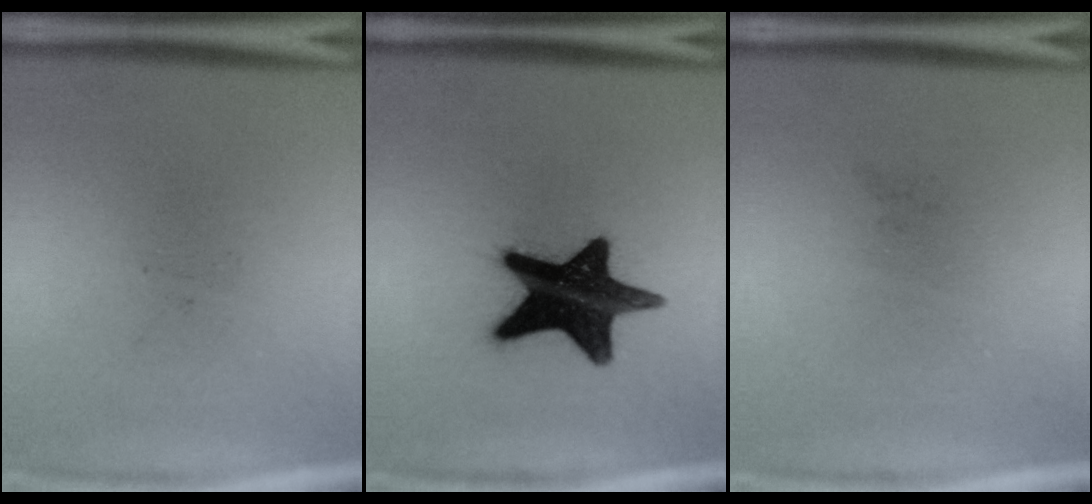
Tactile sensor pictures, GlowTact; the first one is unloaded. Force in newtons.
{"total": 17.5}
{"total": 0.0}